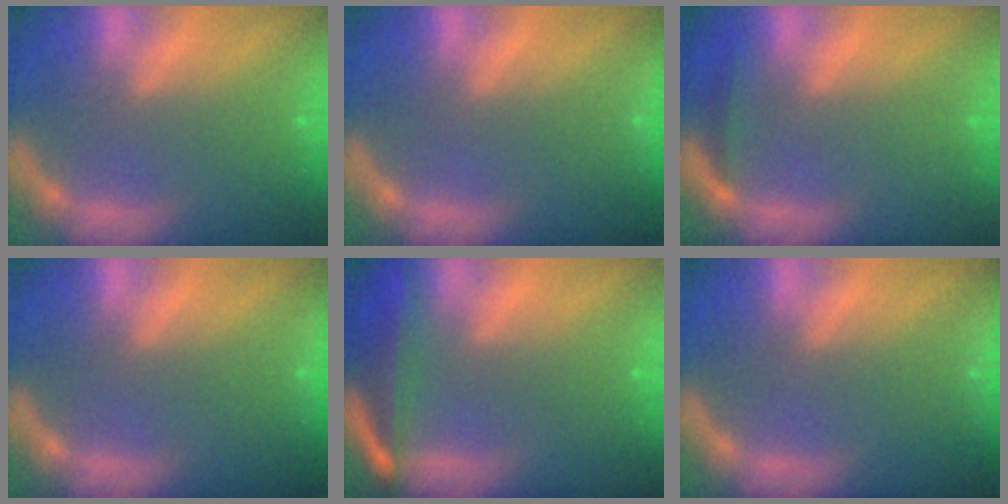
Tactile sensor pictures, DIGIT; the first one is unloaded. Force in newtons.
{"total": 1.4}
{"total": 1.4}
{"total": 1.4}
{"total": 7.1}
{"total": 2.4}